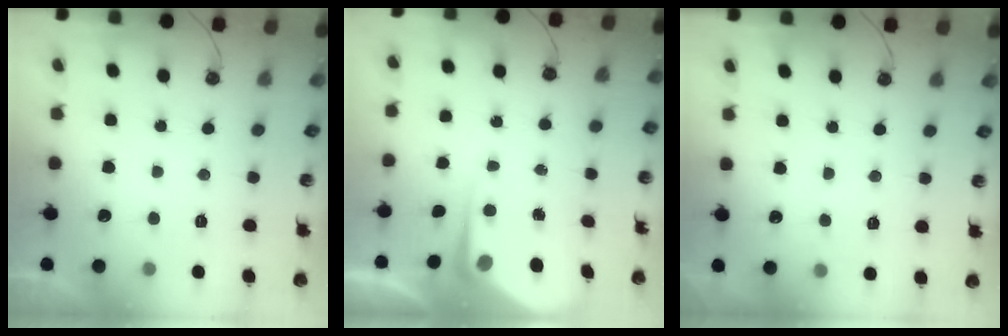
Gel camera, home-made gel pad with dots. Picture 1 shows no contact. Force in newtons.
{"total": 6.5, "press": 6.4, "slide": 0.6}
{"total": 3.3, "press": 3.2, "slide": 0.5}